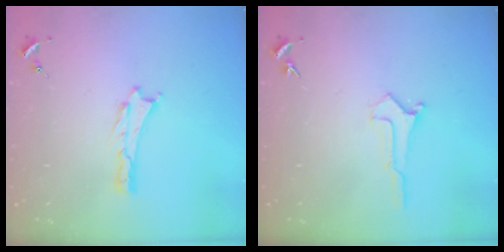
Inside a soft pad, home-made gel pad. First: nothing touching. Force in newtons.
{"total": 0.0}